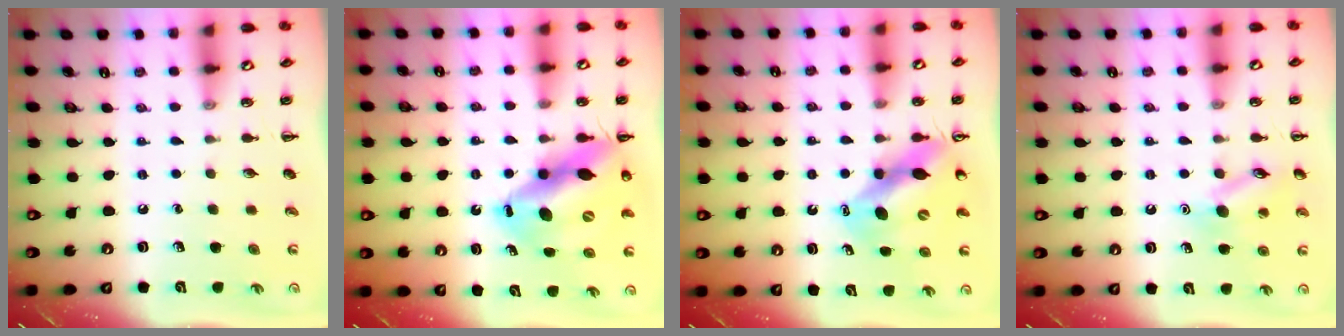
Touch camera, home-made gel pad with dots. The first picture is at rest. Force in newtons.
{"total": 17.0, "press": 16.2, "slide": 5.1}
{"total": 12.2, "press": 11.6, "slide": 3.9}
{"total": 11.0, "press": 10.9, "slide": 1.4}